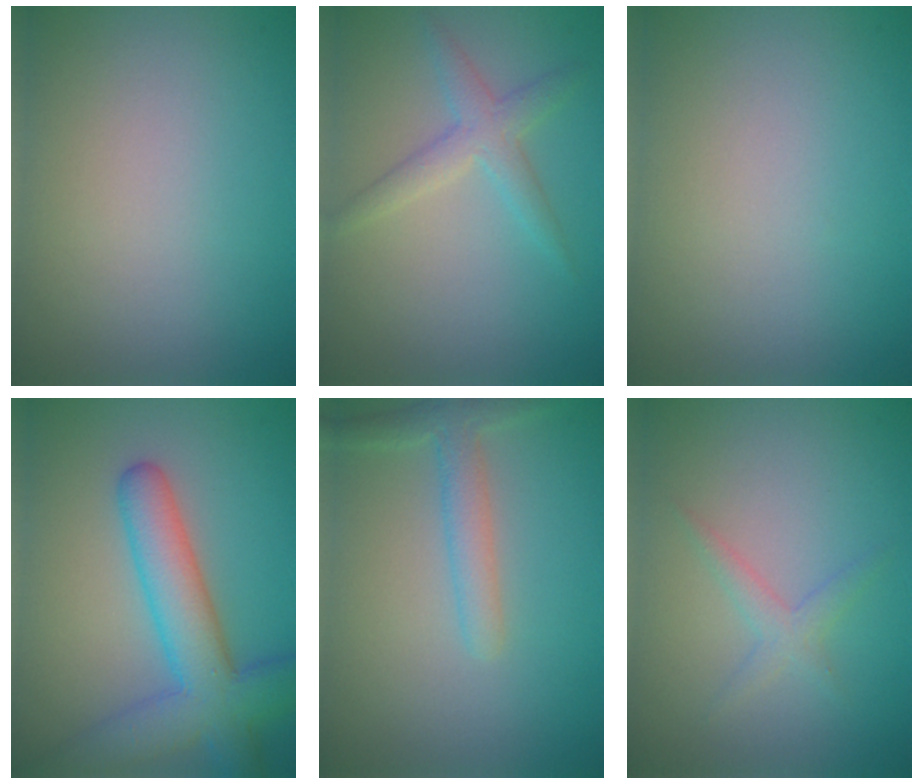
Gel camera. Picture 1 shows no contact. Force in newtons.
{"total": 2.5, "press": 2.5, "slide": 0.2}
{"total": 0.0}
{"total": 7.4, "press": 7.4, "slide": 0.3}
{"total": 2.6, "press": 2.6, "slide": 0.2}
{"total": 1.6, "press": 1.6, "slide": 0.1}